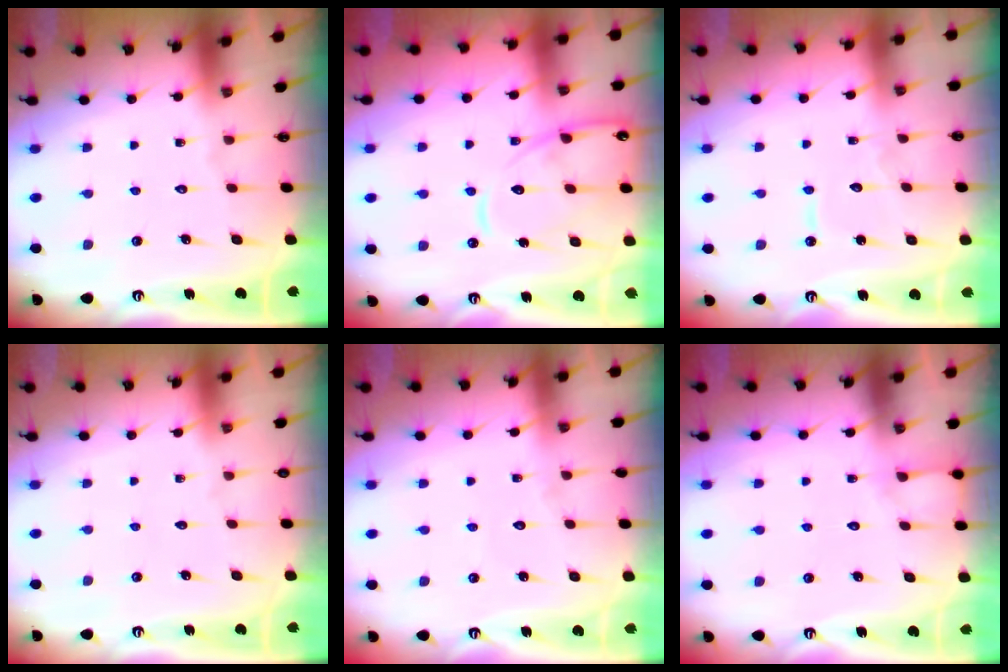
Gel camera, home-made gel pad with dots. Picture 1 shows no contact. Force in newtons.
{"total": 14.0, "press": 14.0, "slide": 1.3}
{"total": 5.3, "press": 5.3, "slide": 0.4}
{"total": 0.0}
{"total": 2.3, "press": 2.3, "slide": 0.2}
{"total": 4.4, "press": 4.4, "slide": 0.5}